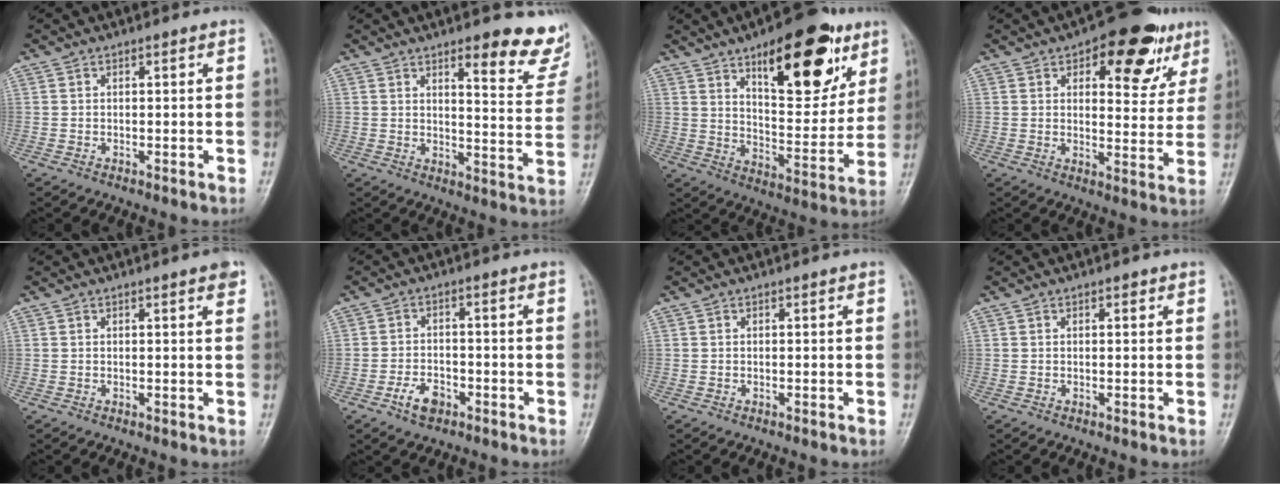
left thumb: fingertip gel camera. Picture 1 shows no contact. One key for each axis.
{"total": 12.2, "fx": 8.5, "fy": 3.4, "fz": 8.0, "tx": -0.061, "ty": -0.059, "tz": 0.102}
{"total": 21.9, "fx": 11.5, "fy": 9.2, "fz": 16.2, "tx": -0.183, "ty": -0.050, "tz": 0.175}
{"total": 14.4, "fx": 7.4, "fy": 7.0, "fz": 10.2, "tx": -0.075, "ty": -0.021, "tz": 0.095}
{"total": 1.8, "fx": 1.1, "fy": 0.2, "fz": 1.4, "tx": -0.018, "ty": -0.003, "tz": 0.011}
{"total": 4.8, "fx": -2.6, "fy": 2.9, "fz": 2.8, "tx": -0.041, "ty": 0.018, "tz": -0.047}
{"total": 0.0}
{"total": 0.9, "fx": 0.5, "fy": 0.5, "fz": 0.6, "tx": -0.004, "ty": -0.001, "tz": 0.006}